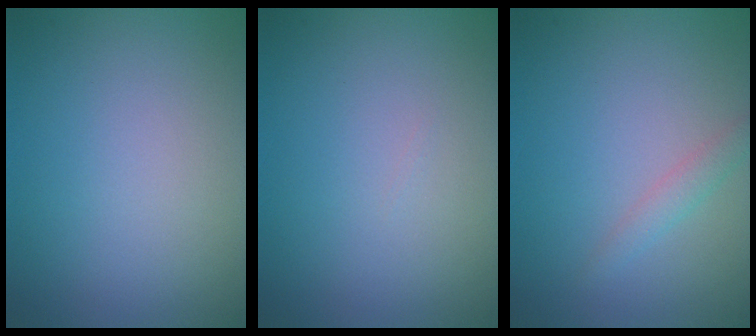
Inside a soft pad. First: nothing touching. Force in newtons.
{"total": 0.0}
{"total": 1.3, "press": 1.3, "slide": 0.1}